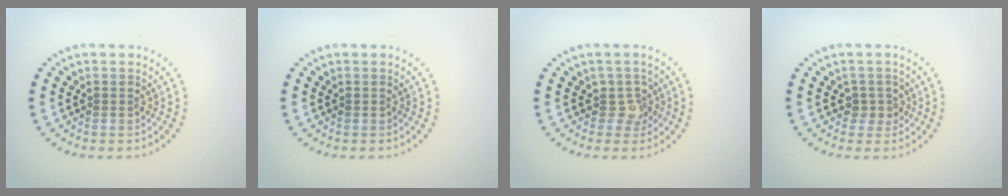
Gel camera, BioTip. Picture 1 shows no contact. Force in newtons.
{"total": 0.0}
{"total": 2.0, "press": 1.5, "slide": 1.3}
{"total": 1.5, "press": 1.3, "slide": 0.8}